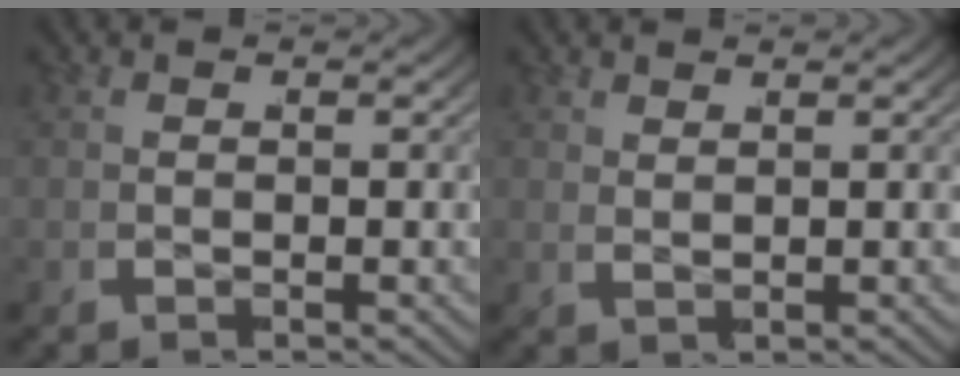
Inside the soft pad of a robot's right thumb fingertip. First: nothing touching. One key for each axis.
{"total": 1.3, "fx": 1.3, "fy": 0.0, "fz": 0.2, "tx": 0.007, "ty": 0.005, "tz": 0.025}